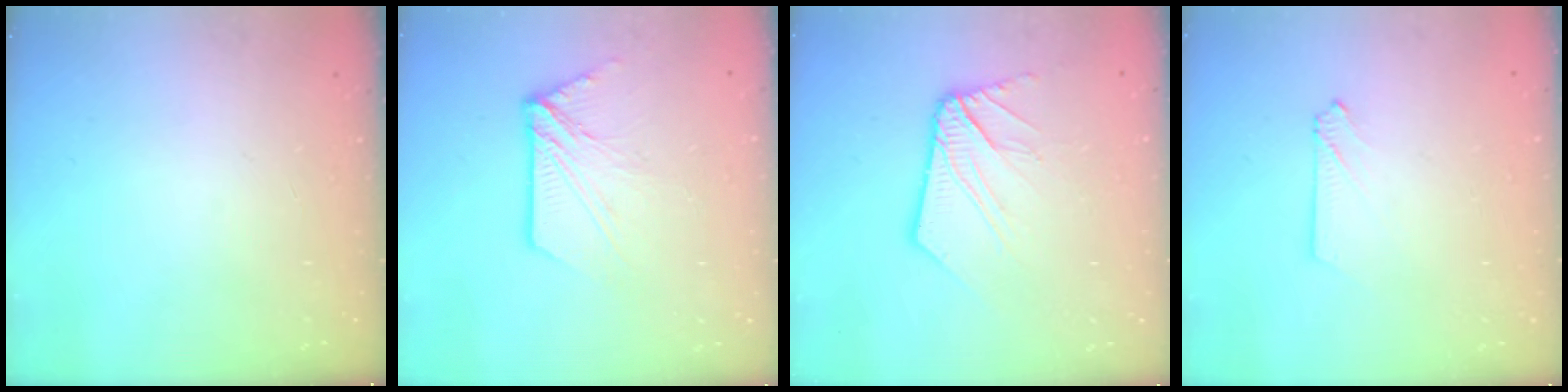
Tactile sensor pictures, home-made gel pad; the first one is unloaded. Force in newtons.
{"total": 10.5, "press": 10.4, "slide": 1.2}
{"total": 12.3, "press": 12.2, "slide": 1.5}
{"total": 2.1, "press": 2.1, "slide": 0.2}